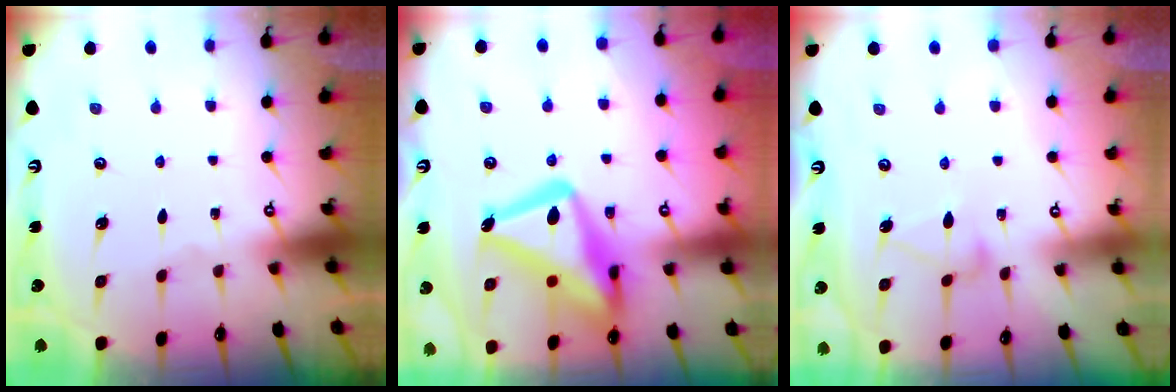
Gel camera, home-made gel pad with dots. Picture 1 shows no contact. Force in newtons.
{"total": 22.2, "press": 22.2, "slide": 1.8}
{"total": 8.2, "press": 8.2, "slide": 0.3}